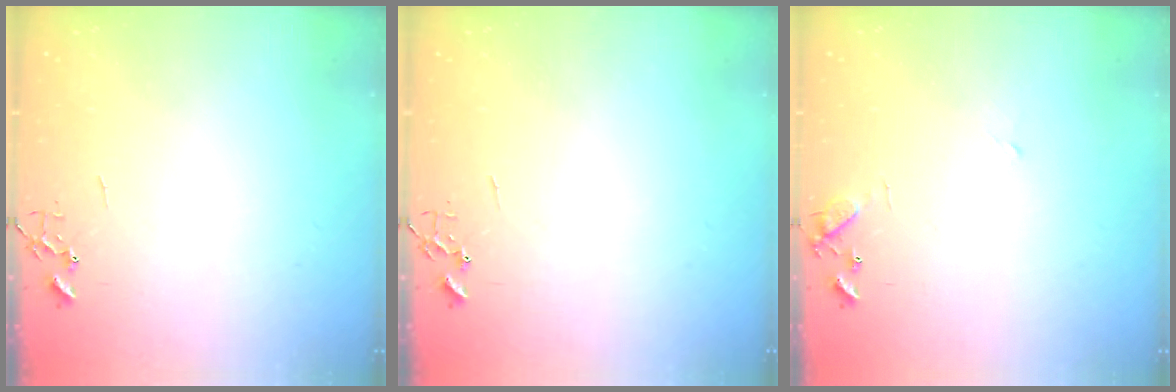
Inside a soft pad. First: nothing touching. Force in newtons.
{"total": 0.0}
{"total": 8.6, "press": 8.5, "slide": 1.1}